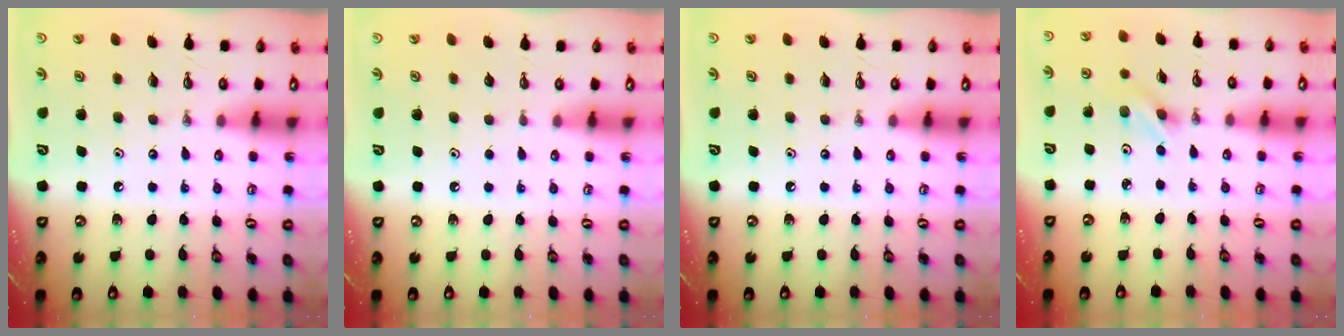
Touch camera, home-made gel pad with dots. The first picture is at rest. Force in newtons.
{"total": 0.9, "press": 0.1, "slide": 0.9}
{"total": 0.0}
{"total": 2.2, "press": 2.1, "slide": 0.7}